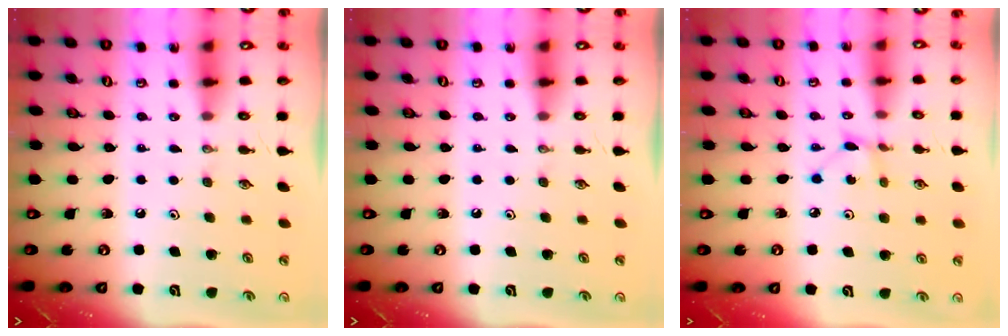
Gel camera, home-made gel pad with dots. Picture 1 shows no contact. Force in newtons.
{"total": 0.0}
{"total": 2.0, "press": 2.0, "slide": 0.3}